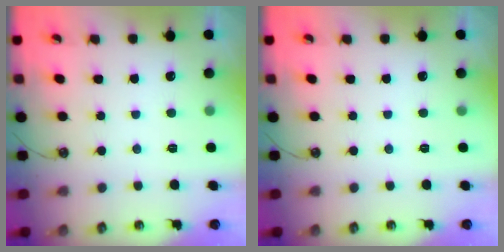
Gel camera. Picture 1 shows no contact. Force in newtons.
{"total": 0.0}